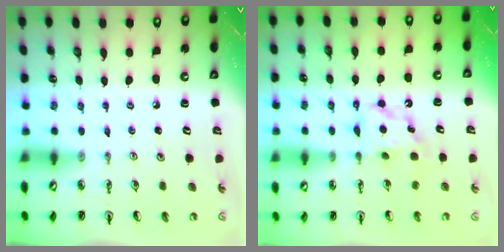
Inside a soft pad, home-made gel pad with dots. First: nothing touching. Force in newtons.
{"total": 6.5, "press": 6.5, "slide": 0.3}